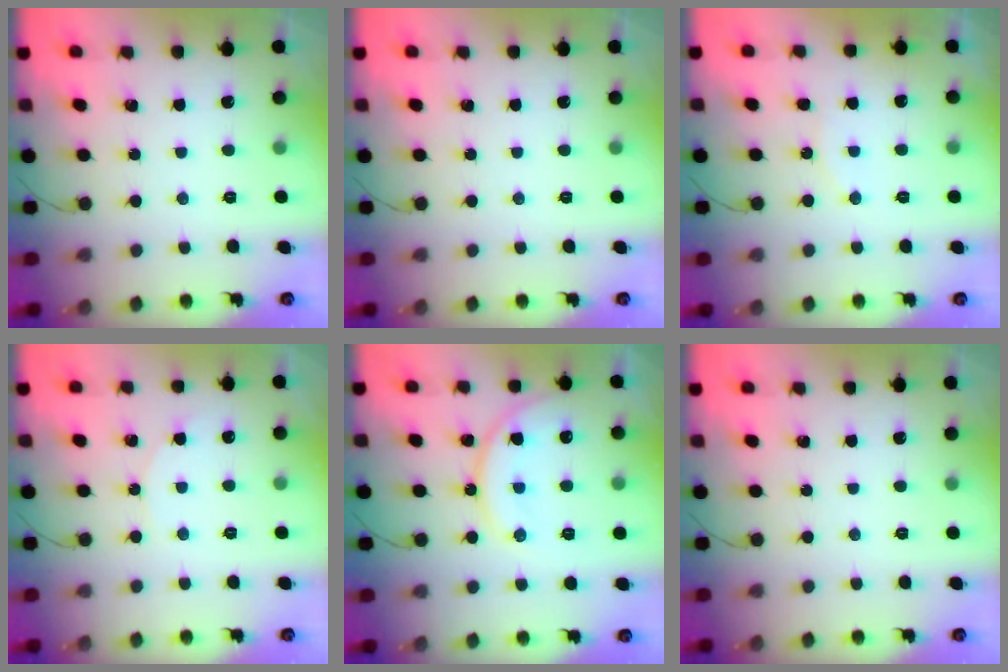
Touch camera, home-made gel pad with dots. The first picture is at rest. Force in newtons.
{"total": 0.0}
{"total": 5.0, "press": 5.0, "slide": 0.6}
{"total": 3.8, "press": 3.8, "slide": 0.5}
{"total": 13.3, "press": 13.3, "slide": 1.2}
{"total": 0.0}